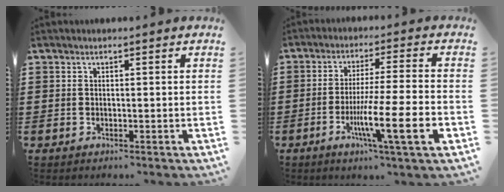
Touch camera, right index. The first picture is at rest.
{"total": 11.2, "force": [-4.0, 0.5, 10.4], "torque": [-0.189, -0.013, -0.073]}